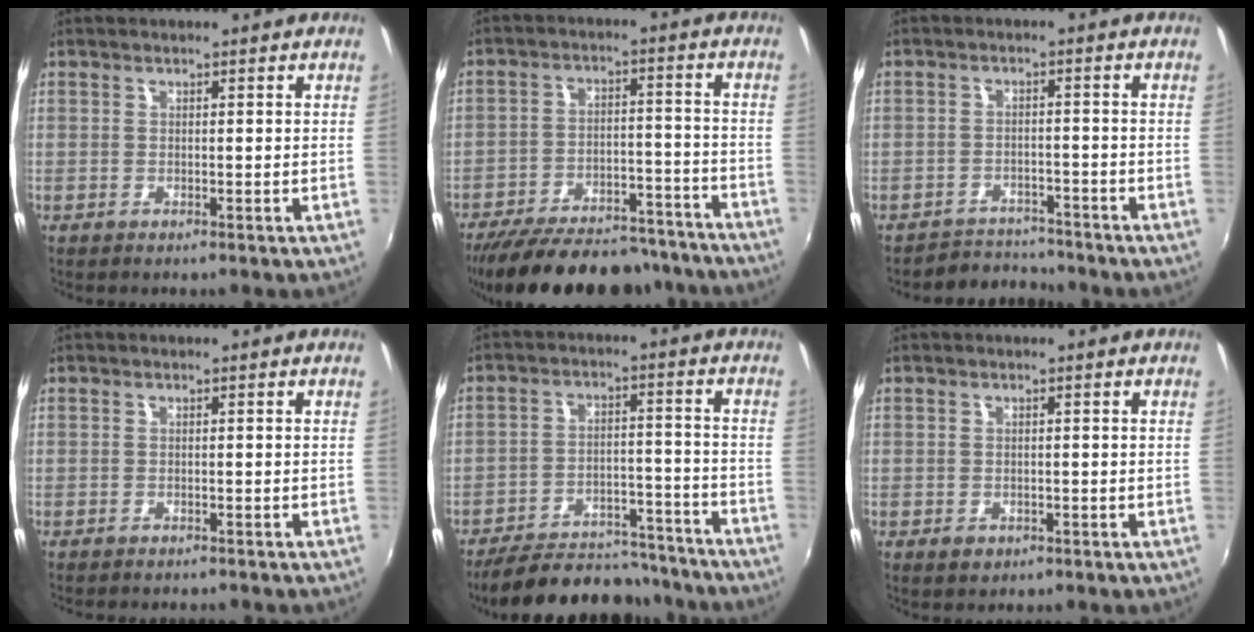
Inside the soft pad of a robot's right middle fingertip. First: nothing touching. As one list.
[{"total": 24.6, "force": [-21.1, 8.6, 9.3], "torque": [-0.185, 0.021, -0.279]}, {"total": 5.0, "force": [-4.7, 1.4, -0.7], "torque": [0.000, 0.010, -0.076]}, {"total": 3.0, "force": [-2.8, 0.6, 1.0], "torque": [-0.025, -0.012, -0.043]}, {"total": 18.7, "force": [-16.5, 6.3, 5.9], "torque": [-0.120, 0.028, -0.218]}, {"total": 1.9, "force": [-1.0, 1.4, 0.8], "torque": [-0.015, -0.003, -0.014]}]